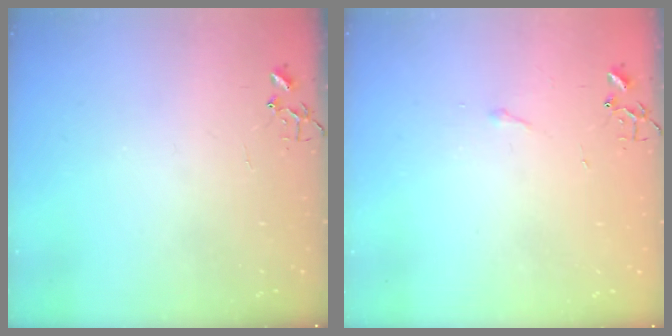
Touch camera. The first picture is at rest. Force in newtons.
{"total": 2.9, "press": 2.9, "slide": 0.5}